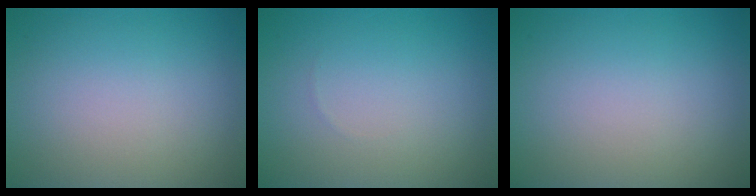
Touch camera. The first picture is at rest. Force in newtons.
{"total": 0.0}
{"total": 0.0}